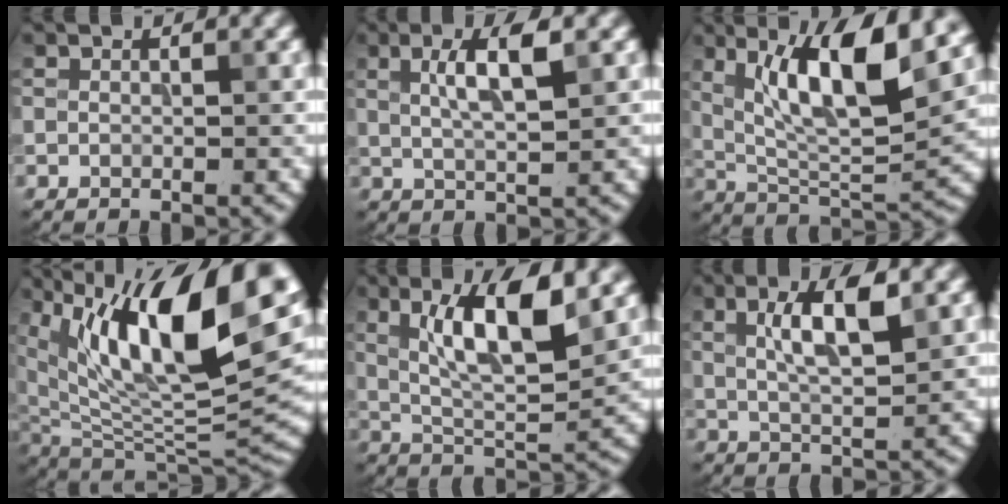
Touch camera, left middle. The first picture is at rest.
{"total": 4.0, "force": [1.6, 0.8, 3.6], "torque": [-0.065, 0.009, 0.033]}
{"total": 10.4, "force": [4.6, 2.7, 8.9], "torque": [-0.144, 0.002, 0.087]}
{"total": 16.5, "force": [7.4, 6.8, 13.0], "torque": [-0.221, 0.015, 0.134]}
{"total": 8.3, "force": [3.2, 2.2, 7.4], "torque": [-0.120, 0.004, 0.061]}
{"total": 5.0, "force": [2.0, 1.1, 4.4], "torque": [-0.080, 0.006, 0.039]}